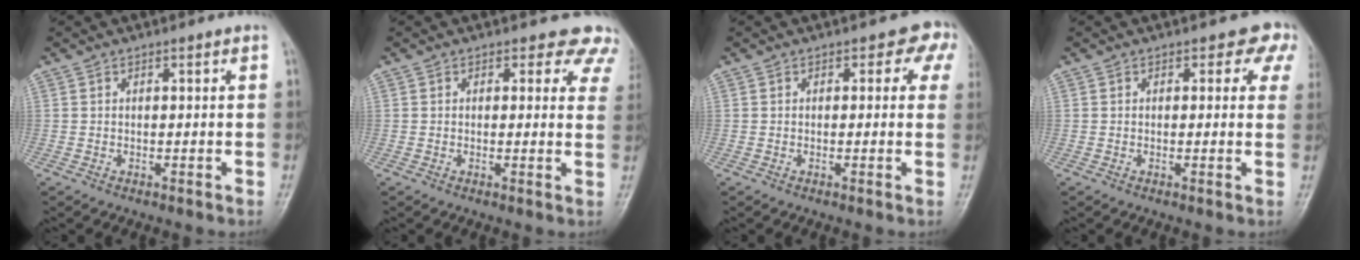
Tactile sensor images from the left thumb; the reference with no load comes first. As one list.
[{"total": 6.5, "force": [5.3, 3.6, 0.8], "torque": [0.044, -0.019, 0.031]}, {"total": 4.0, "force": [1.6, 2.9, 2.2], "torque": [0.024, 0.002, 0.000]}, {"total": 4.3, "force": [2.5, 3.0, 1.9], "torque": [0.022, -0.007, 0.007]}]